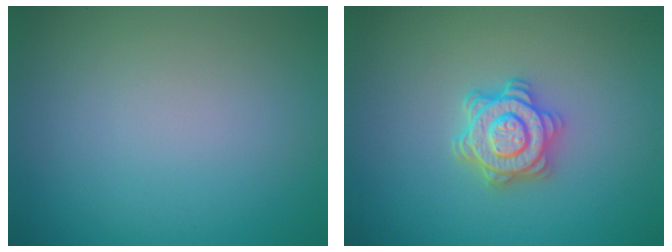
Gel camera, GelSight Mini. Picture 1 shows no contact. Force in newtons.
{"total": 3.9, "press": 3.4, "slide": 1.9}